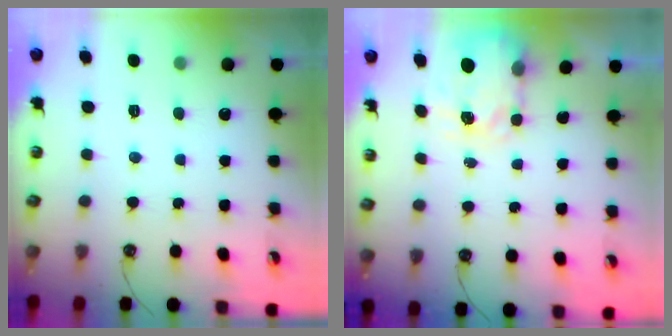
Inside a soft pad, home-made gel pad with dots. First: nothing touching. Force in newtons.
{"total": 3.8, "press": 3.8, "slide": 0.6}